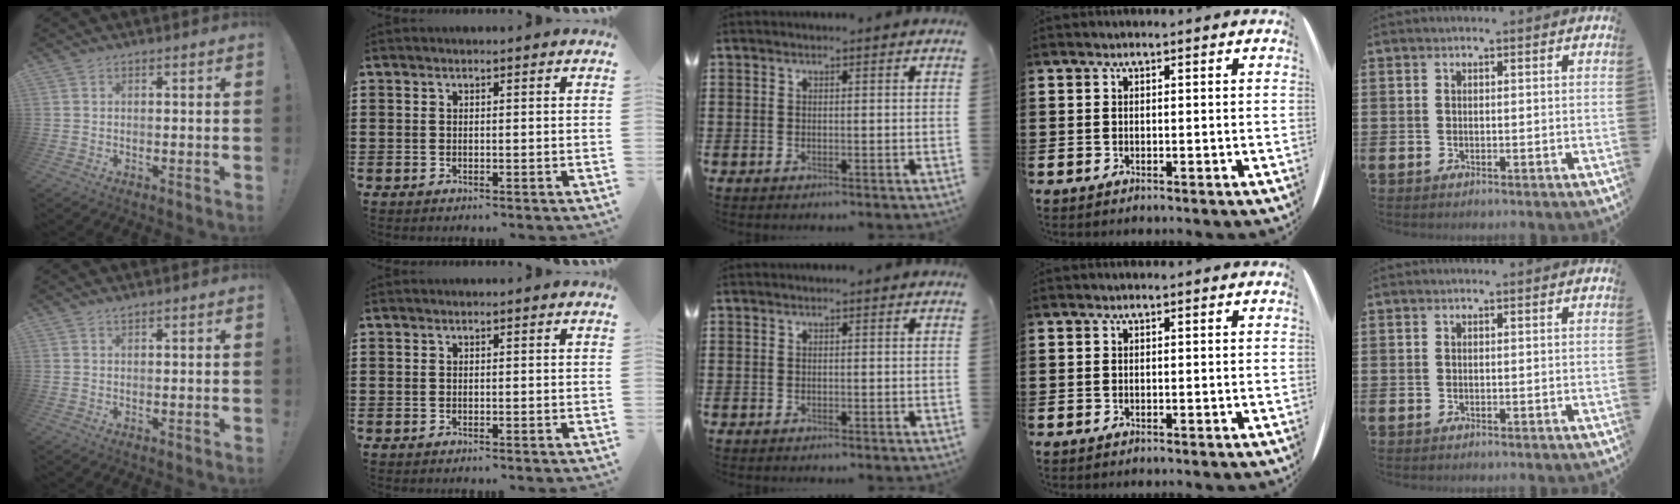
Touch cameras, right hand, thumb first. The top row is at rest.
{"thumb": {"total": 0.7, "force": [0.5, -0.1, 0.4], "torque": [-0.001, -0.002, 0.009]}}